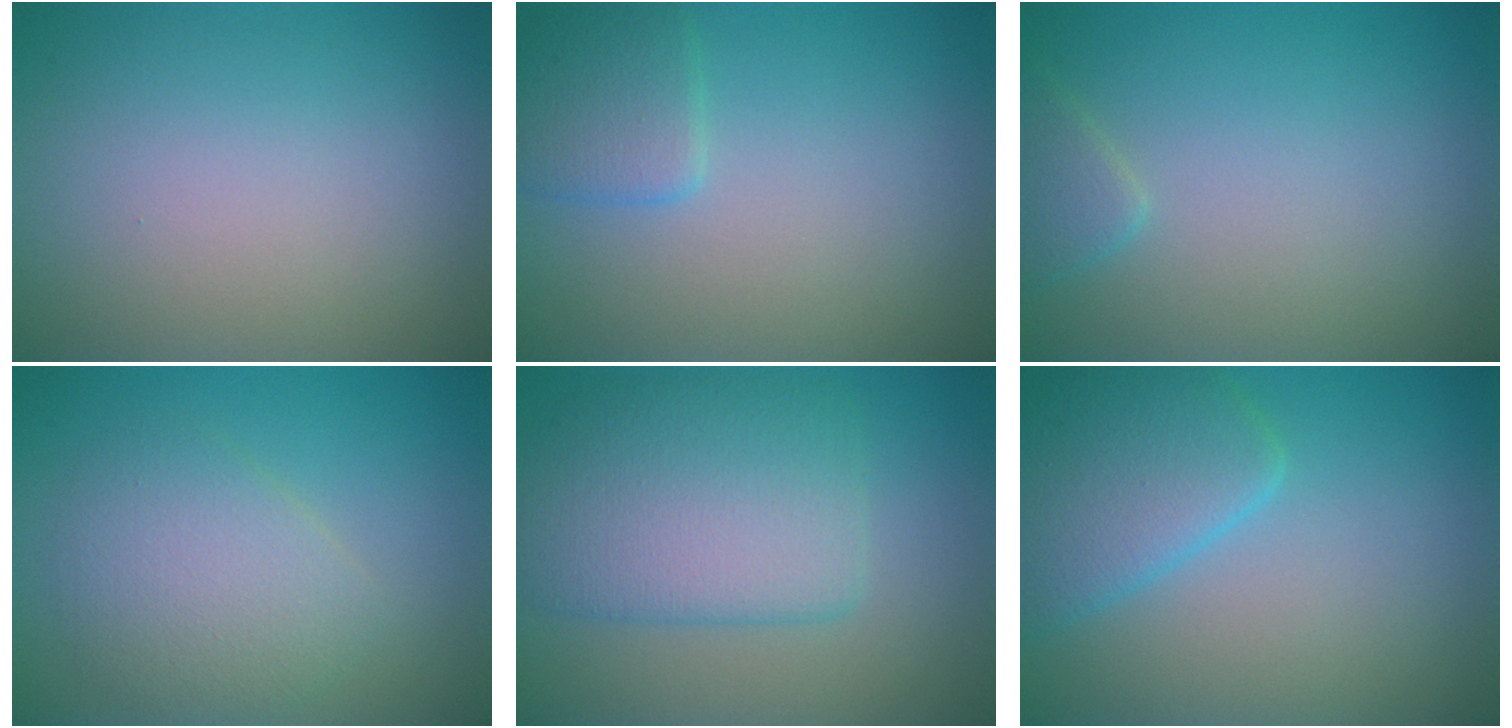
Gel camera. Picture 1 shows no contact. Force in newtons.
{"total": 2.3, "press": 2.3, "slide": 0.1}
{"total": 1.6, "press": 1.6, "slide": 0.1}
{"total": 3.7, "press": 3.7, "slide": 0.2}
{"total": 6.3, "press": 6.3, "slide": 0.1}
{"total": 5.0, "press": 5.0, "slide": 0.3}